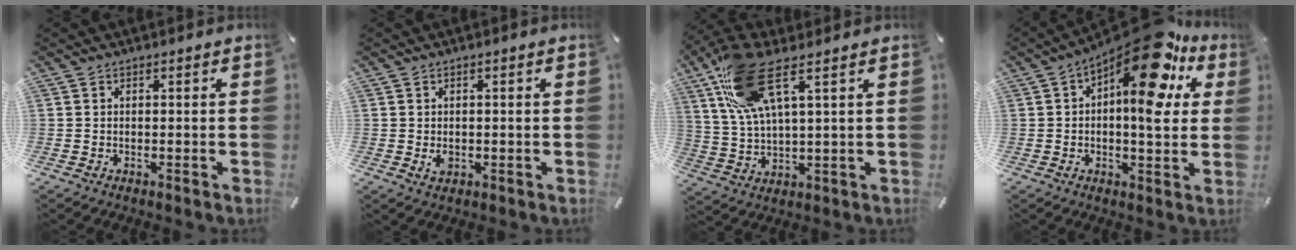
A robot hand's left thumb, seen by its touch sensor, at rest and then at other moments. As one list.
[{"total": 2.1, "force": [-0.3, 1.5, 1.4], "torque": [-0.027, 0.002, -0.005]}, {"total": 14.2, "force": [7.2, 4.9, 11.2], "torque": [-0.240, -0.006, 0.133]}, {"total": 19.7, "force": [9.2, 7.5, 15.7], "torque": [-0.217, -0.067, 0.145]}]